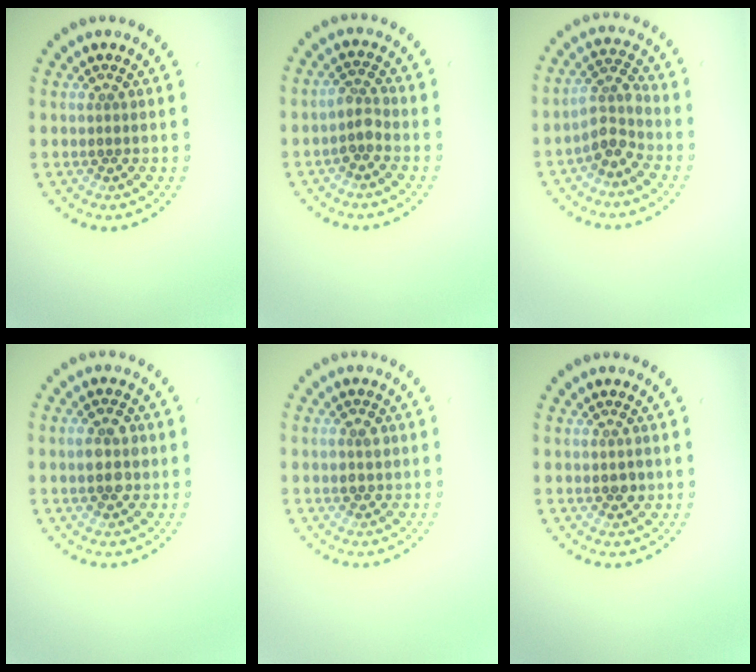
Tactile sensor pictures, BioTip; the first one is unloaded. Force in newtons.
{"total": 1.7, "press": 1.4, "slide": 1.0}
{"total": 2.9, "press": 2.3, "slide": 1.7}
{"total": 2.9, "press": 2.9, "slide": 0.0}
{"total": 1.4, "press": 1.4, "slide": 0.2}
{"total": 1.2, "press": 1.2, "slide": 0.2}